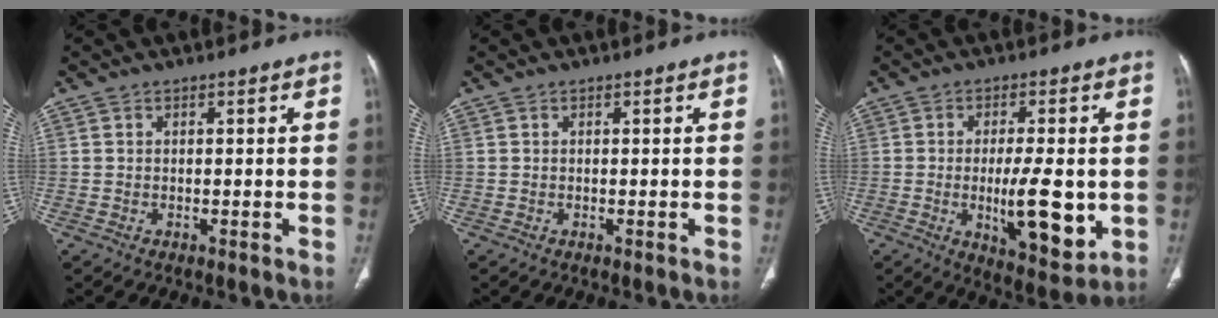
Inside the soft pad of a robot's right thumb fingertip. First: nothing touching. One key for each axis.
{"total": 0.0}
{"total": 12.7, "fx": -1.9, "fy": 4.4, "fz": 11.8, "tx": -0.165, "ty": -0.020, "tz": -0.022}